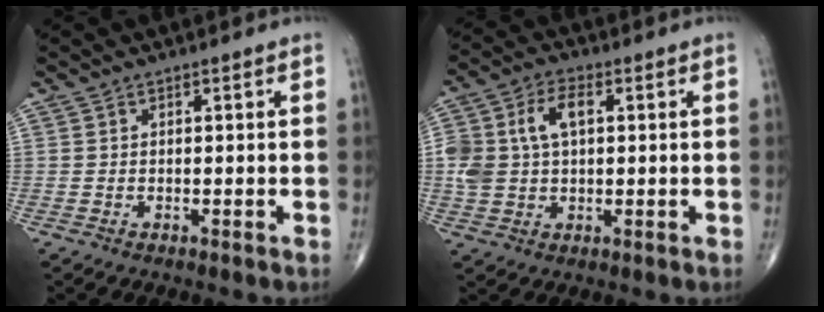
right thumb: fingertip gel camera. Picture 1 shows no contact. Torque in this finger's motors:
{"motor_torque": [1.10, 1.32, 0.74, -0.07, 0.09]}